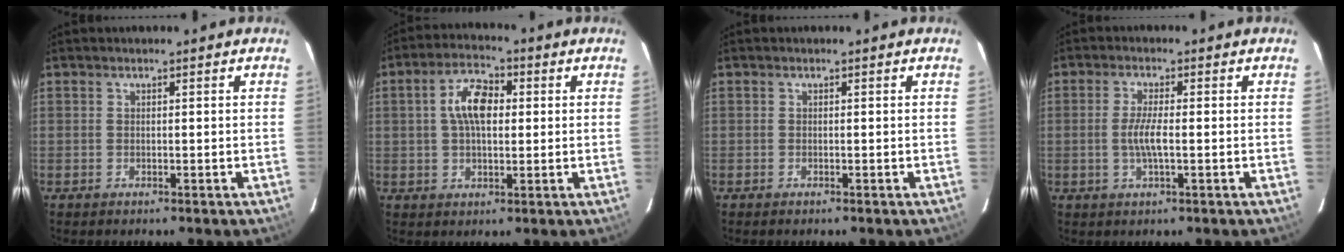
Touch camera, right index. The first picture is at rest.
{"total": 7.8, "force": [1.2, 4.2, 6.5], "torque": [-0.119, 0.019, 0.022]}
{"total": 0.0}
{"total": 4.2, "force": [-0.6, 0.6, 4.1], "torque": [-0.078, -0.003, -0.012]}